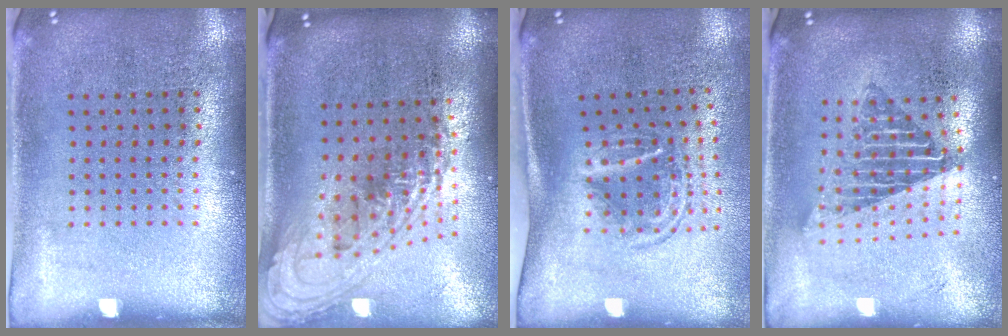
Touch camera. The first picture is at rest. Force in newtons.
{"total": 2.2, "press": 1.6, "slide": 1.4}
{"total": 1.8, "press": 1.2, "slide": 1.3}
{"total": 1.8, "press": 1.4, "slide": 1.0}